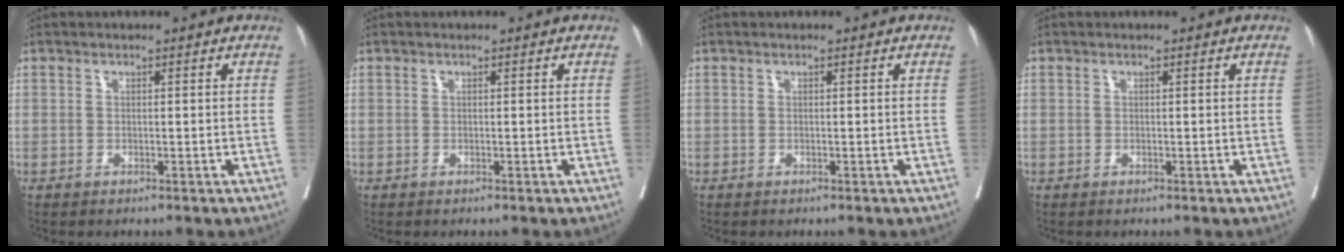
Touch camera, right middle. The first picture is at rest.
{"total": 0.0}
{"total": 0.0}
{"total": 0.0}